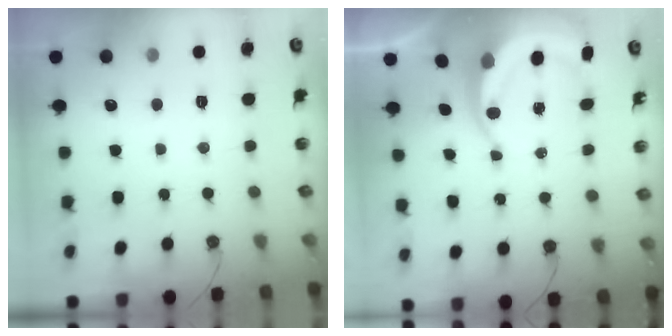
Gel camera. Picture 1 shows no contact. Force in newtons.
{"total": 7.1, "press": 7.1, "slide": 1.0}